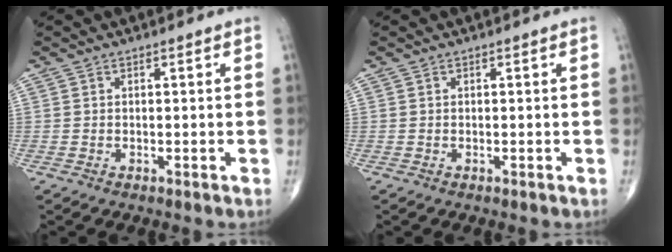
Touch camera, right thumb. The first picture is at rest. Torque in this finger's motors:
{"motor_torque": [-0.53, 0.31, -0.18, -0.08, 0.01]}